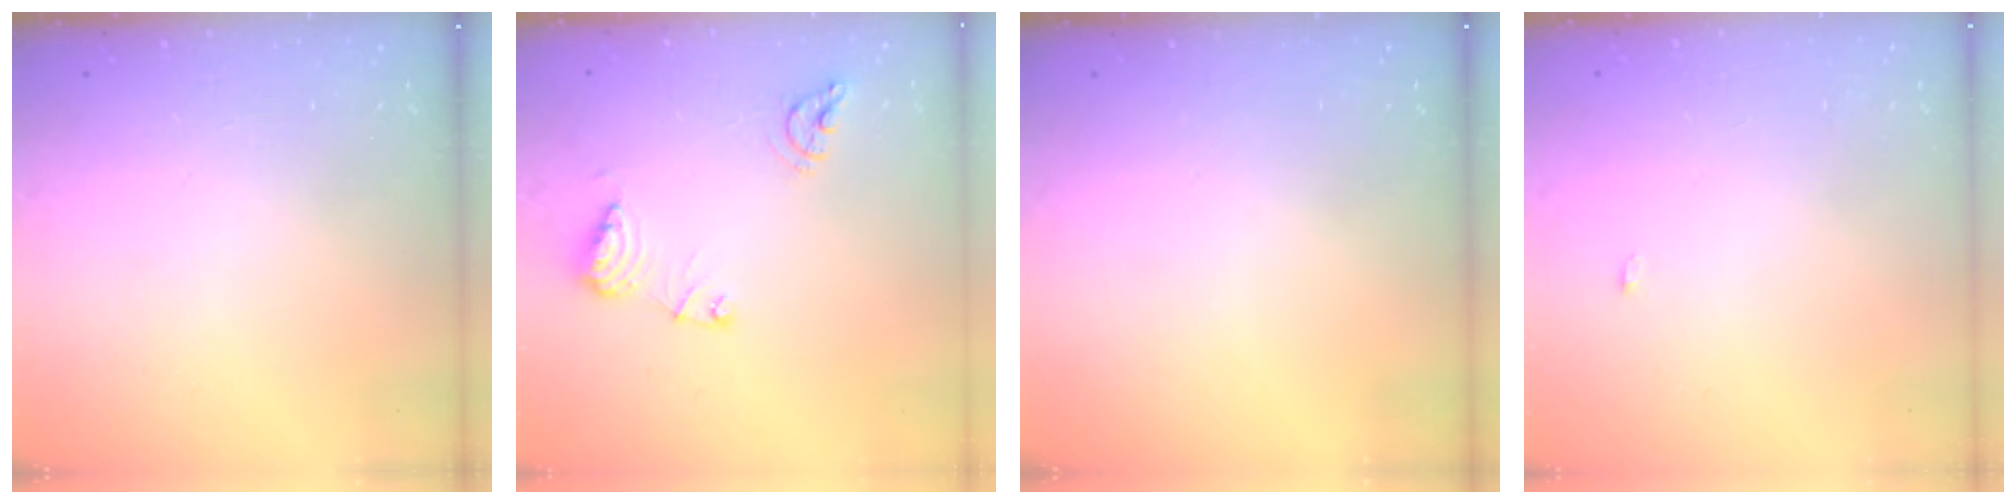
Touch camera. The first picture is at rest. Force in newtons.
{"total": 10.5, "press": 10.4, "slide": 1.1}
{"total": 0.0}
{"total": 6.7, "press": 2.2, "slide": 6.3}